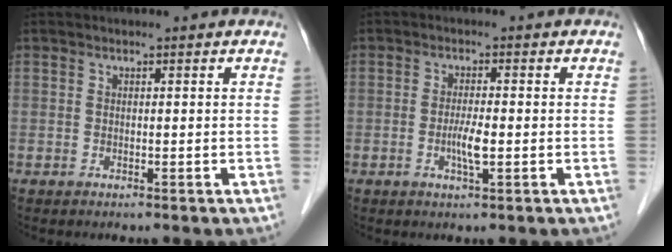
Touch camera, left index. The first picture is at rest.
{"total": 3.1, "force": [-1.0, 0.3, 2.9], "torque": [-0.061, -0.006, -0.018]}